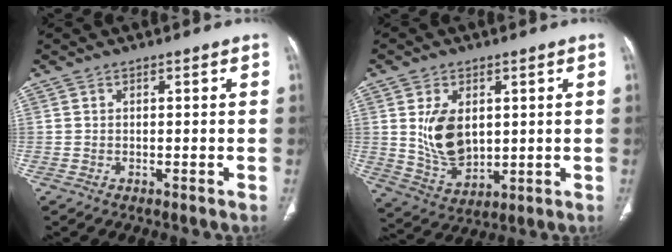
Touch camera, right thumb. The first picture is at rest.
{"total": 10.4, "force": [1.8, 6.8, 7.7], "torque": [-0.120, -0.019, 0.053]}